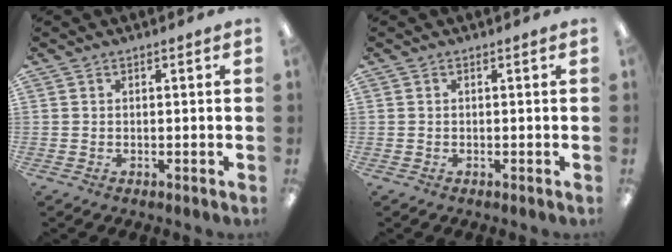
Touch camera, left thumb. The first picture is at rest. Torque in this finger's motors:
{"motor_torque": [-0.05, -0.06, 0.25, -0.09, 0.00]}